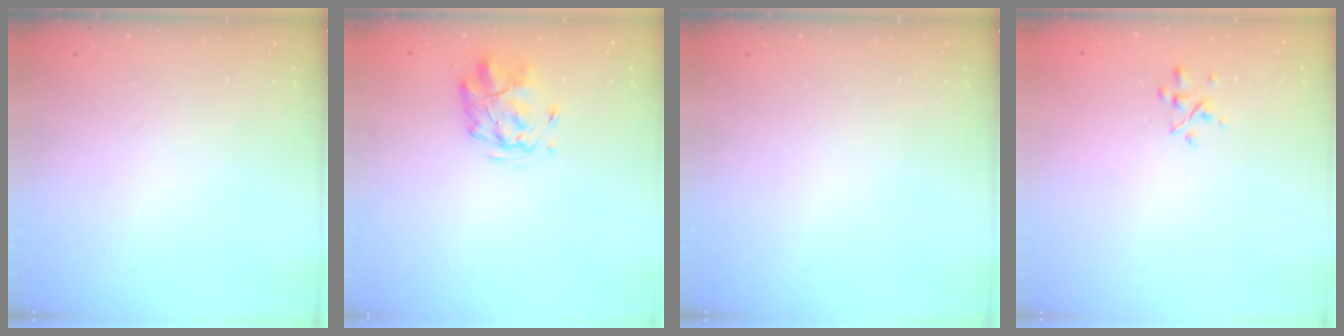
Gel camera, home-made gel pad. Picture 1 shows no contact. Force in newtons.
{"total": 2.7, "press": 2.3, "slide": 1.3}
{"total": 0.0}
{"total": 2.8, "press": 2.7, "slide": 0.8}